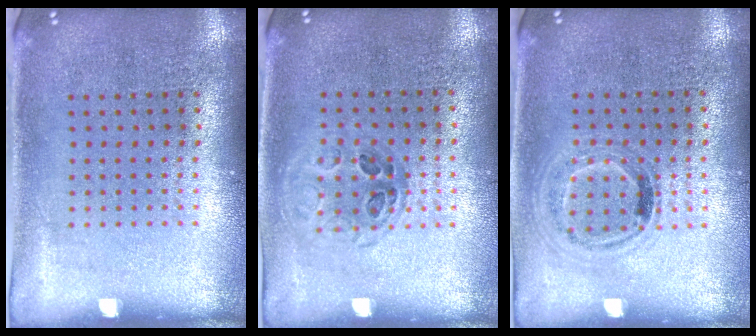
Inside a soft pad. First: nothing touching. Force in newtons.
{"total": 0.9, "press": 0.9, "slide": 0.3}
{"total": 1.0, "press": 0.9, "slide": 0.4}